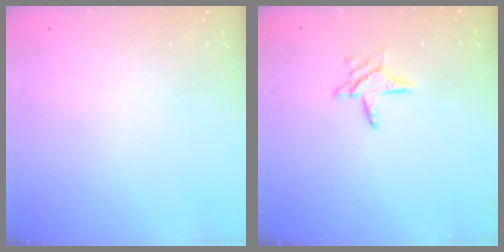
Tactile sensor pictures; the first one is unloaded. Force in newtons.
{"total": 7.4, "press": 7.4, "slide": 0.5}